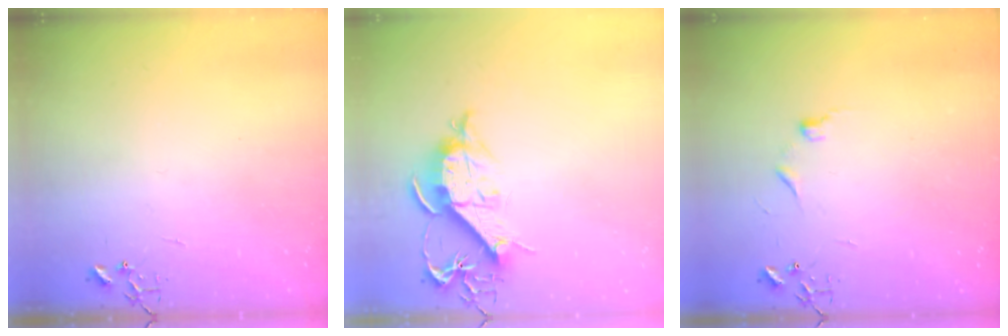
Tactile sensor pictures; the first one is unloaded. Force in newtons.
{"total": 10.6, "press": 10.5, "slide": 1.2}
{"total": 5.5, "press": 5.5, "slide": 0.6}